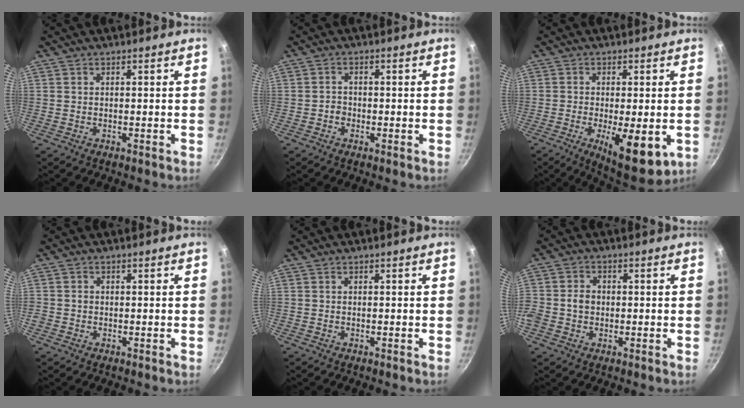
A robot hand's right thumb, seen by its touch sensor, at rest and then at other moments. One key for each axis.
{"total": 1.7, "fx": -0.6, "fy": 1.3, "fz": 0.7, "tx": -0.003, "ty": 0.005, "tz": -0.017}
{"total": 12.2, "fx": -3.5, "fy": 4.3, "fz": 10.8, "tx": -0.157, "ty": -0.020, "tz": -0.042}
{"total": 1.3, "fx": -0.2, "fy": 1.2, "fz": 0.5, "tx": -0.002, "ty": 0.004, "tz": -0.003}
{"total": 0.0}
{"total": 5.3, "fx": -0.4, "fy": 4.4, "fz": 3.0, "tx": -0.053, "ty": 0.013, "tz": -0.008}